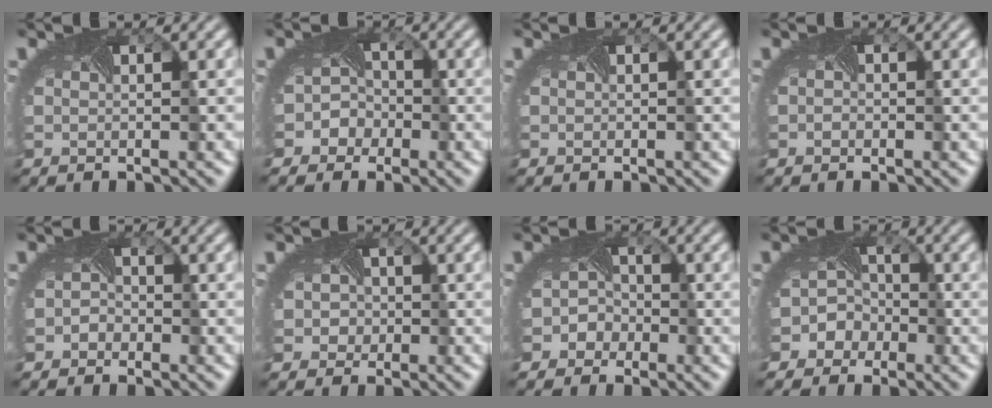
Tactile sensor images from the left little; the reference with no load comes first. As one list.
[{"total": 4.0, "force": [-1.9, 3.5, 0.8], "torque": [0.011, 0.009, -0.044]}, {"total": 0.0}, {"total": 0.5, "force": [-0.1, 0.4, 0.2], "torque": [0.001, -0.001, -0.005]}, {"total": 1.3, "force": [-0.9, 0.9, 0.1], "torque": [0.008, -0.001, -0.017]}, {"total": 3.5, "force": [-0.2, 3.1, 1.5], "torque": [-0.004, 0.012, -0.021]}, {"total": 3.3, "force": [-1.7, 2.8, 0.5], "torque": [0.018, 0.010, -0.033]}, {"total": 5.4, "force": [-2.6, 4.7, 1.0], "torque": [0.001, 0.004, -0.064]}]